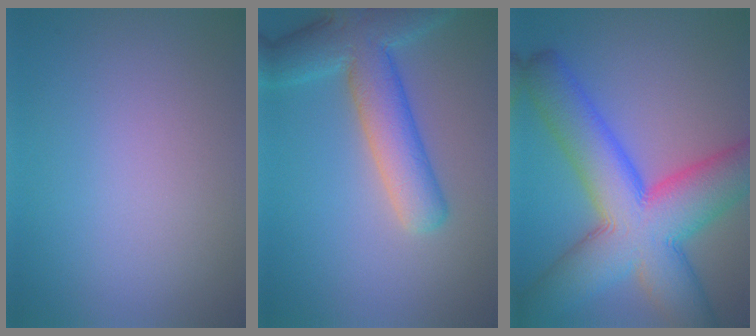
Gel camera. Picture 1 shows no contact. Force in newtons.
{"total": 7.3, "press": 7.2, "slide": 0.5}
{"total": 13.6, "press": 13.6, "slide": 0.6}